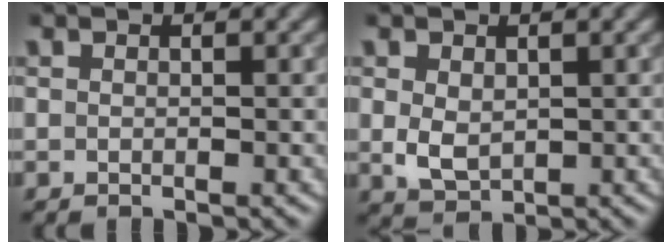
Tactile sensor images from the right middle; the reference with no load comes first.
{"total": 2.7, "force": [0.3, 1.9, 1.8], "torque": [-0.040, -0.003, 0.011]}